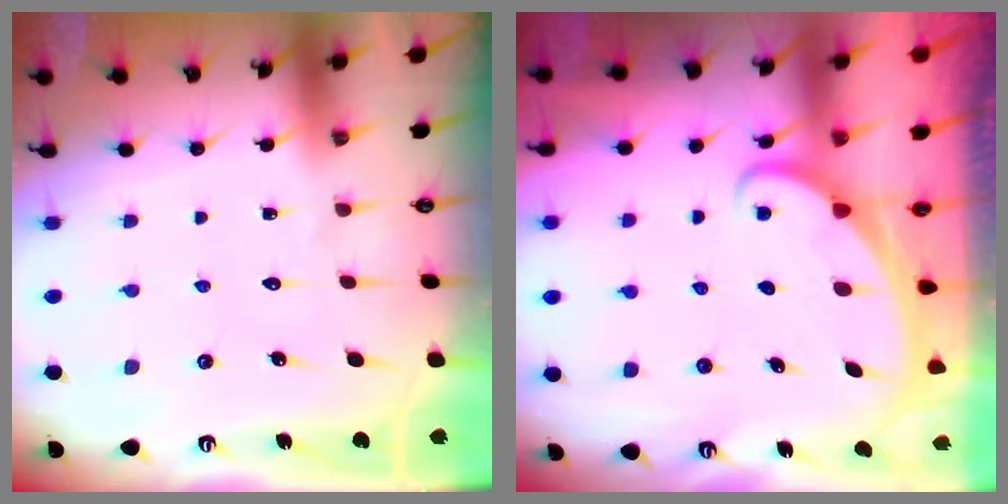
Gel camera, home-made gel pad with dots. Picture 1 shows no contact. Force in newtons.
{"total": 1.5, "press": 1.5, "slide": 0.1}